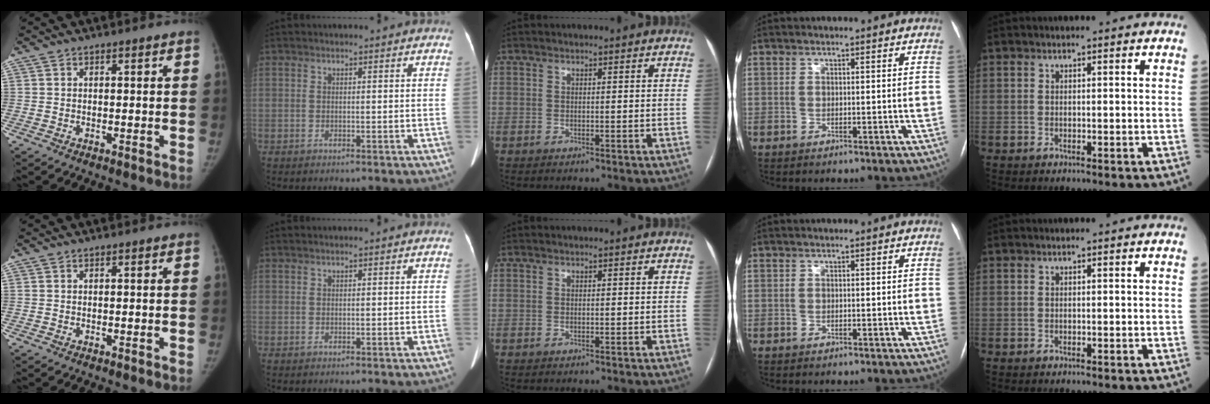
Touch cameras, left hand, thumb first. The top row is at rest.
{"index": {"total": 0.5, "force": [0.5, 0.0, 0.2], "torque": [-0.008, 0.007, 0.012]}}